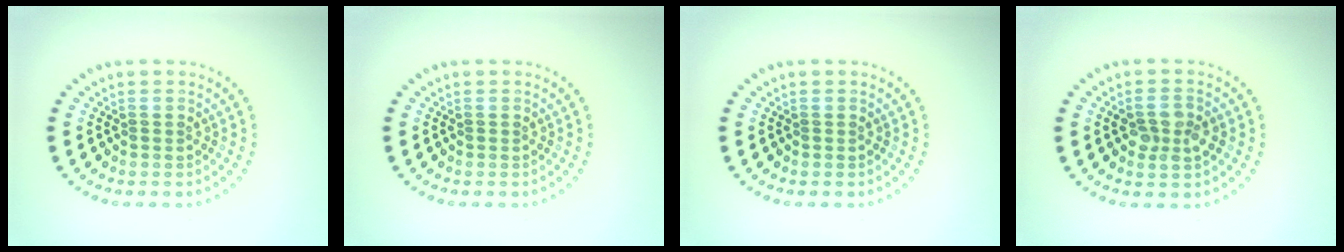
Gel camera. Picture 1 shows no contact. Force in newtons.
{"total": 0.0}
{"total": 0.0}
{"total": 2.5, "press": 2.5, "slide": 0.5}